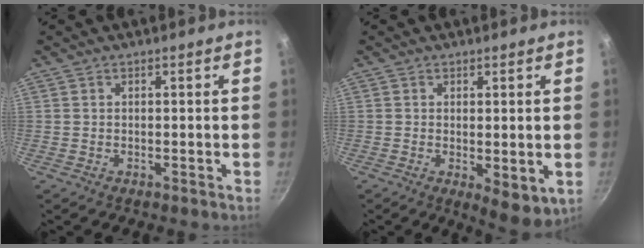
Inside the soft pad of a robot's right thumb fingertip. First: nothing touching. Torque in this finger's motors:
{"motor_torque": [-0.27, 0.17, -0.17, -0.15, 0.04]}